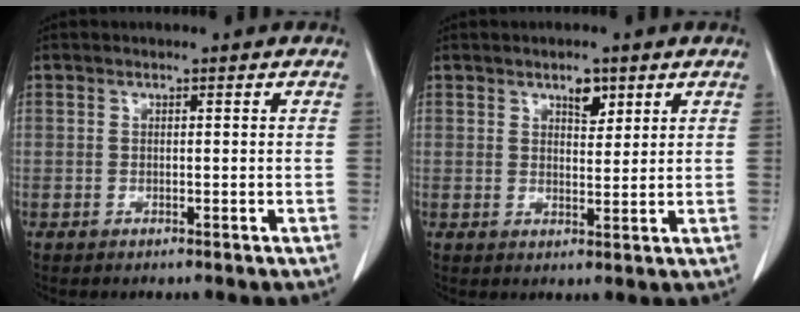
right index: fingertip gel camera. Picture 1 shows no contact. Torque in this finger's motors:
{"motor_torque": [0.29, 0.28, 0.01, 0.02]}